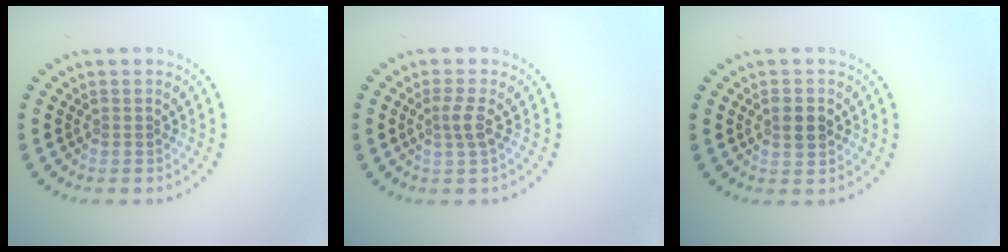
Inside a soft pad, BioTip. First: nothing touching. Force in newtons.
{"total": 1.7, "press": 1.4, "slide": 1.0}
{"total": 2.4, "press": 2.4, "slide": 0.2}